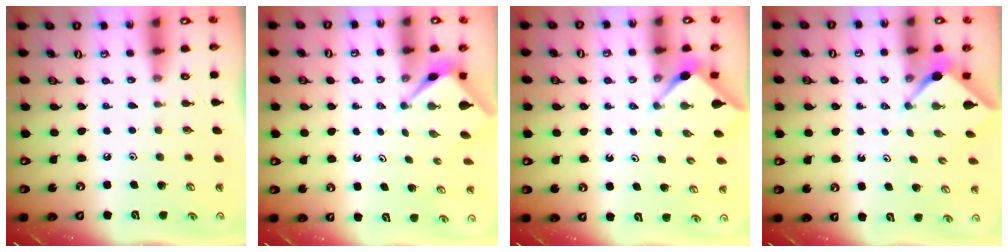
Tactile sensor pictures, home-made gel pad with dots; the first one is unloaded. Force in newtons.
{"total": 2.7, "press": 2.7, "slide": 0.1}
{"total": 3.0, "press": 2.9, "slide": 0.3}
{"total": 2.4, "press": 2.4, "slide": 0.2}